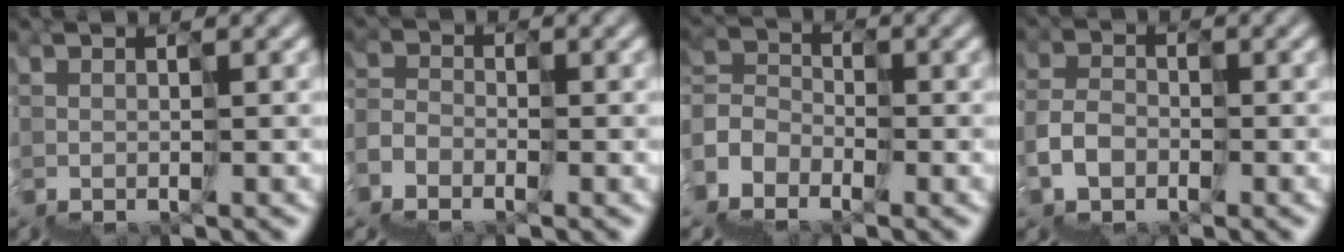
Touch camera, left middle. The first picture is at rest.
{"total": 5.0, "force": [-4.5, 1.0, -2.1], "torque": [0.047, 0.000, -0.078]}
{"total": 5.7, "force": [-5.0, 1.8, -2.1], "torque": [0.039, 0.003, -0.088]}
{"total": 3.0, "force": [-2.3, 0.7, -1.8], "torque": [0.036, 0.009, -0.051]}